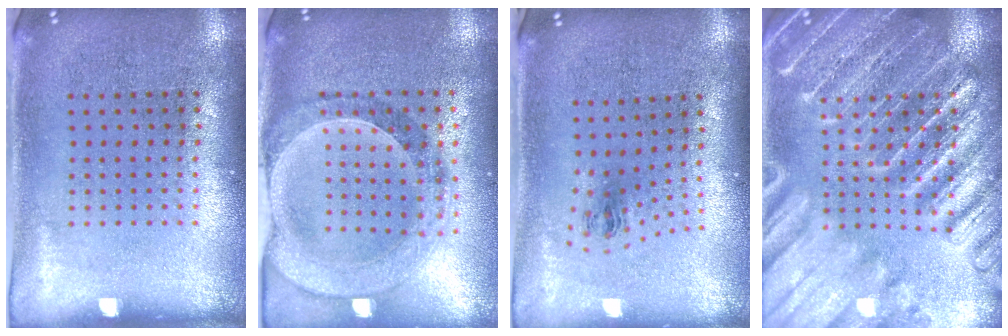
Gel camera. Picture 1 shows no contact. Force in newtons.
{"total": 1.5, "press": 1.5, "slide": 0.3}
{"total": 1.1, "press": 0.4, "slide": 1.0}
{"total": 4.1, "press": 4.1, "slide": 0.5}